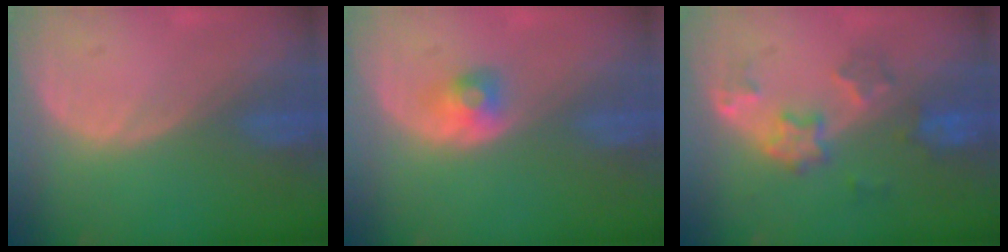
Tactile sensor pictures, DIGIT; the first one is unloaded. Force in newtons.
{"total": 2.5, "press": 2.3, "slide": 0.9}
{"total": 5.9, "press": 5.7, "slide": 1.8}